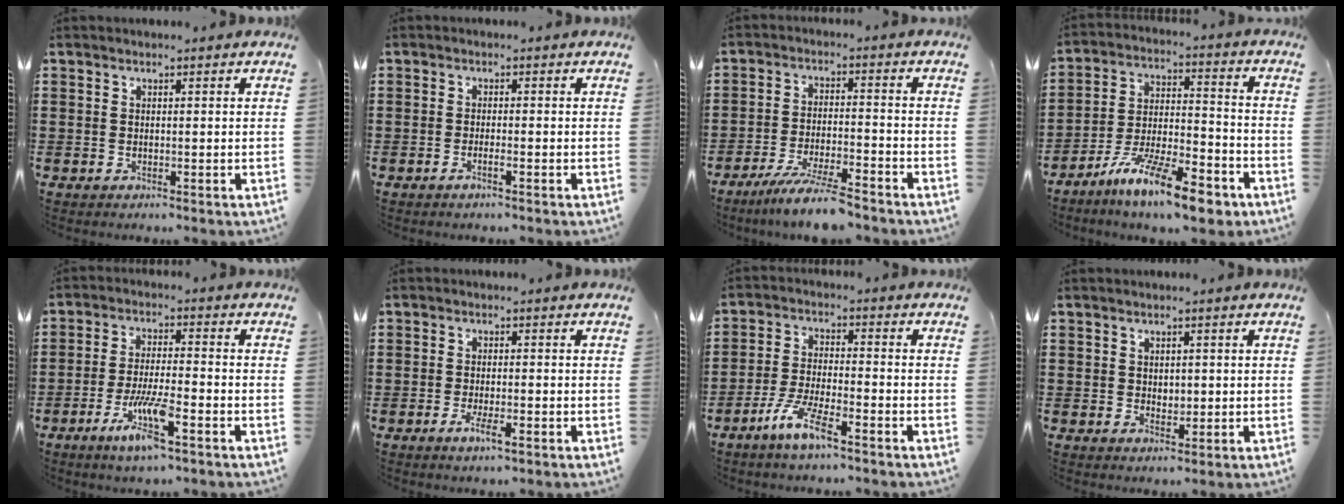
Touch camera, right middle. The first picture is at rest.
{"total": 1.3, "force": [-0.8, 0.0, 1.1], "torque": [-0.018, -0.004, -0.013]}
{"total": 7.1, "force": [-6.2, 0.0, 3.5], "torque": [-0.072, -0.012, -0.117]}
{"total": 12.8, "force": [-9.6, 2.7, 8.1], "torque": [-0.137, 0.035, -0.173]}
{"total": 7.6, "force": [-4.0, 1.3, 6.3], "torque": [-0.126, -0.009, -0.074]}
{"total": 3.0, "force": [-1.5, 0.6, 2.5], "torque": [-0.047, -0.002, -0.028]}
{"total": 6.5, "force": [-4.6, 0.9, 4.6], "torque": [-0.105, -0.008, -0.088]}
{"total": 1.3, "force": [0.5, 1.1, 0.6], "torque": [-0.005, 0.004, 0.007]}